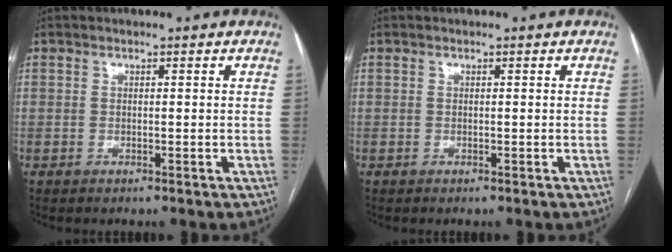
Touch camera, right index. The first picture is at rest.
{"total": 0.0}